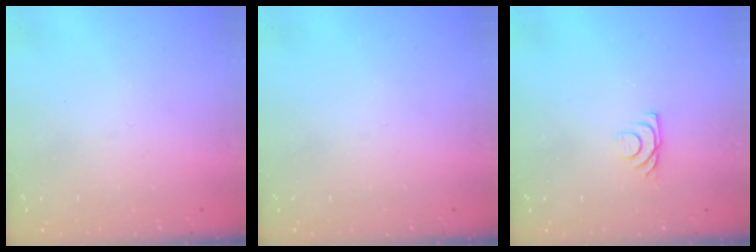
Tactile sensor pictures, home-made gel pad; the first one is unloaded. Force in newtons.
{"total": 0.0}
{"total": 5.3, "press": 5.3, "slide": 0.6}